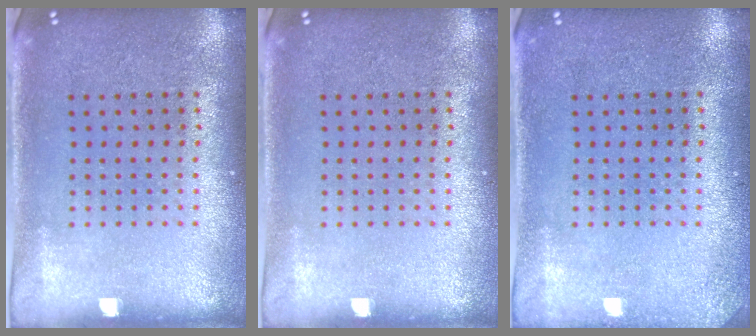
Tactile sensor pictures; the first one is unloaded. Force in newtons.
{"total": 0.0}
{"total": 1.2, "press": 1.2, "slide": 0.1}